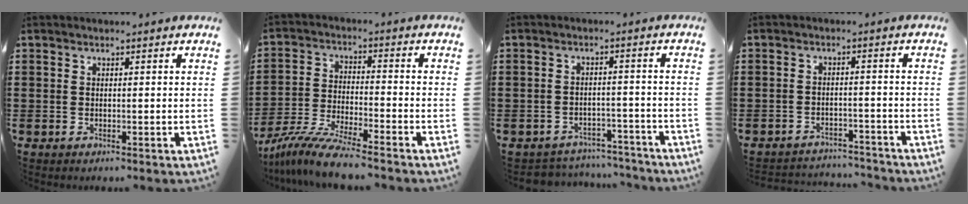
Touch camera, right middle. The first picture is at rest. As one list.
[{"total": 8.5, "force": [-7.6, 0.1, 3.8], "torque": [-0.078, -0.002, -0.147]}, {"total": 3.7, "force": [-3.6, 0.5, -0.1], "torque": [-0.005, 0.002, -0.078]}, {"total": 3.2, "force": [-3.2, 0.4, -0.3], "torque": [-0.002, 0.001, -0.070]}]